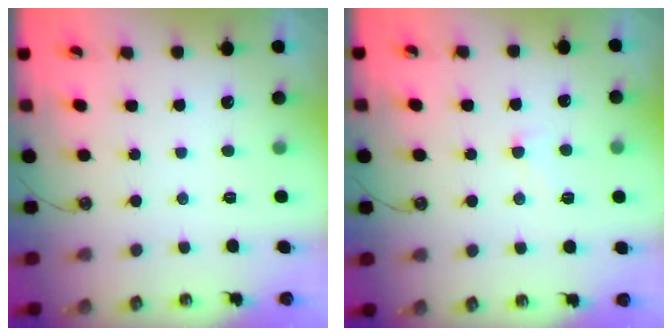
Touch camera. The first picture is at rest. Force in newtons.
{"total": 2.3, "press": 2.2, "slide": 0.6}